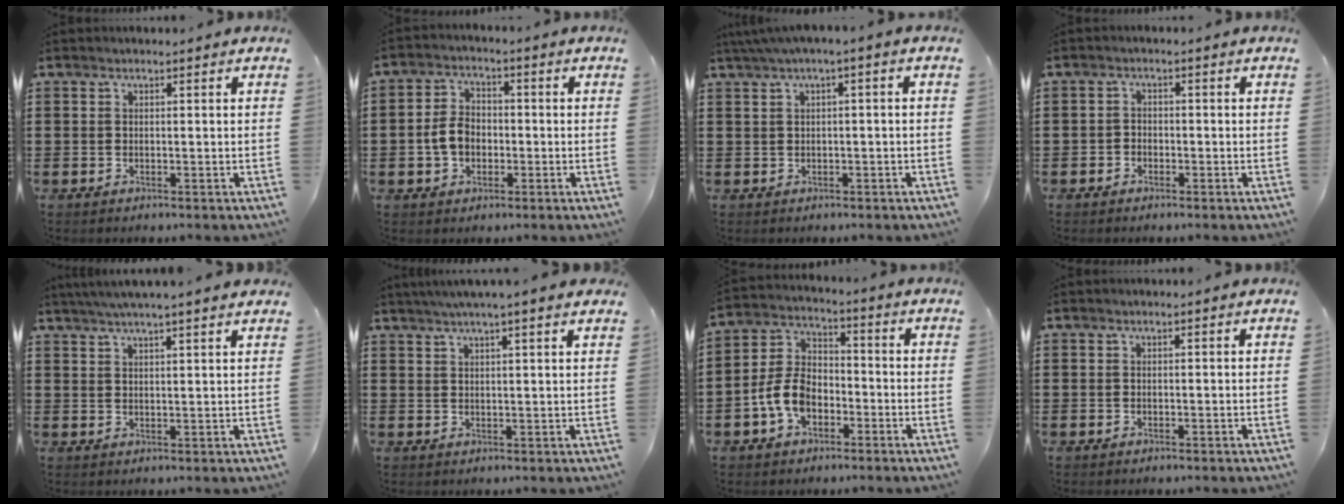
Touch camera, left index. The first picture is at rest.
{"total": 5.2, "force": [-1.1, 3.8, 3.4], "torque": [-0.088, 0.003, -0.028]}
{"total": 2.1, "force": [-0.5, 0.2, 2.1], "torque": [-0.034, -0.001, -0.010]}
{"total": 1.5, "force": [-1.2, 0.9, -0.1], "torque": [-0.004, 0.004, -0.028]}
{"total": 3.8, "force": [3.4, -0.6, 1.6], "torque": [-0.042, -0.006, 0.061]}
{"total": 3.3, "force": [2.7, -0.5, 1.8], "torque": [-0.042, -0.001, 0.048]}
{"total": 7.5, "force": [-3.1, 5.0, 4.8], "torque": [-0.126, 0.009, -0.068]}
{"total": 0.0}